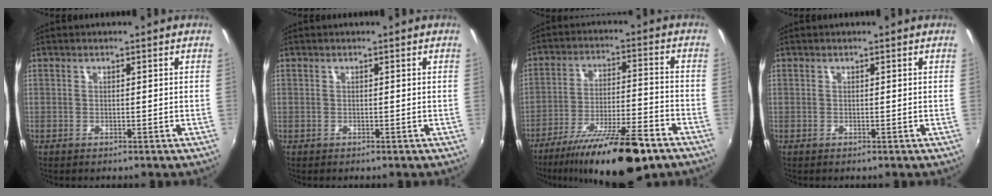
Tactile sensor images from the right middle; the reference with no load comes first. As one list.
[{"total": 0.0}, {"total": 19.1, "force": [-14.0, 3.8, 12.5], "torque": [-0.223, -0.026, -0.220]}, {"total": 0.0}]